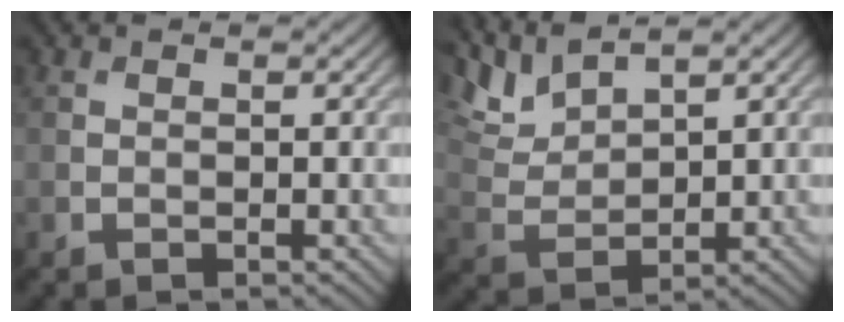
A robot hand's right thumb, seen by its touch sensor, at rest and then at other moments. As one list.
[{"total": 5.8, "force": [4.6, 1.6, 3.2], "torque": [-0.087, 0.008, 0.098]}]